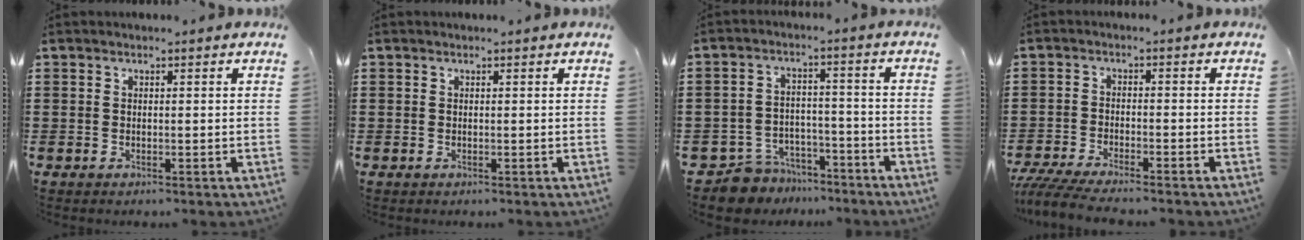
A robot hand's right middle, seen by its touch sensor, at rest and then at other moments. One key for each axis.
{"total": 0.0}
{"total": 6.7, "fx": -6.4, "fy": 1.8, "fz": 0.4, "tx": -0.026, "ty": 0.016, "tz": -0.132}
{"total": 4.8, "fx": -4.5, "fy": 0.4, "fz": 1.6, "tx": -0.047, "ty": -0.014, "tz": -0.094}